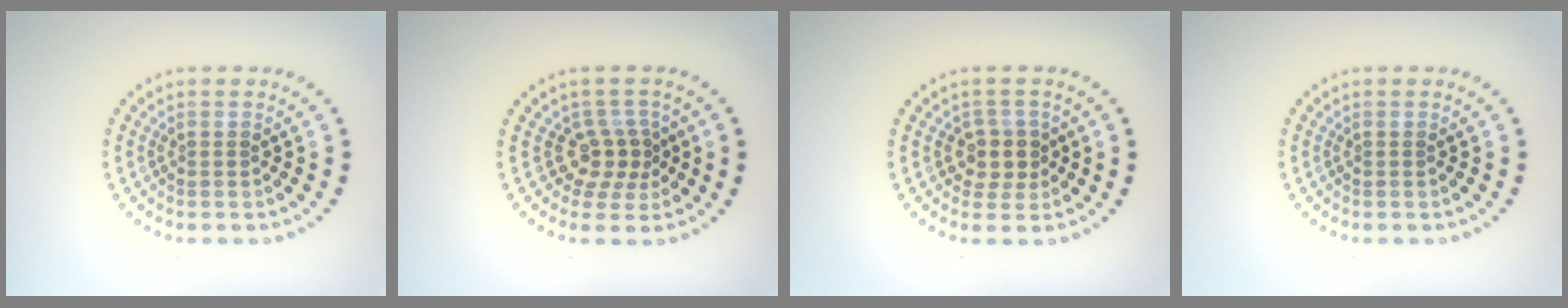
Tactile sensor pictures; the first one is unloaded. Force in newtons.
{"total": 2.8, "press": 2.1, "slide": 1.9}
{"total": 2.5, "press": 2.2, "slide": 1.2}
{"total": 0.0}